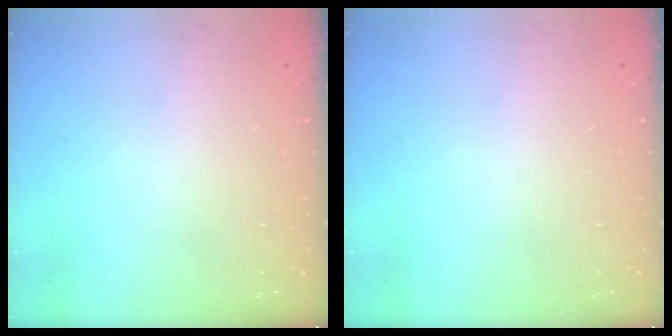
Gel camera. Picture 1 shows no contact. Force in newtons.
{"total": 0.0}